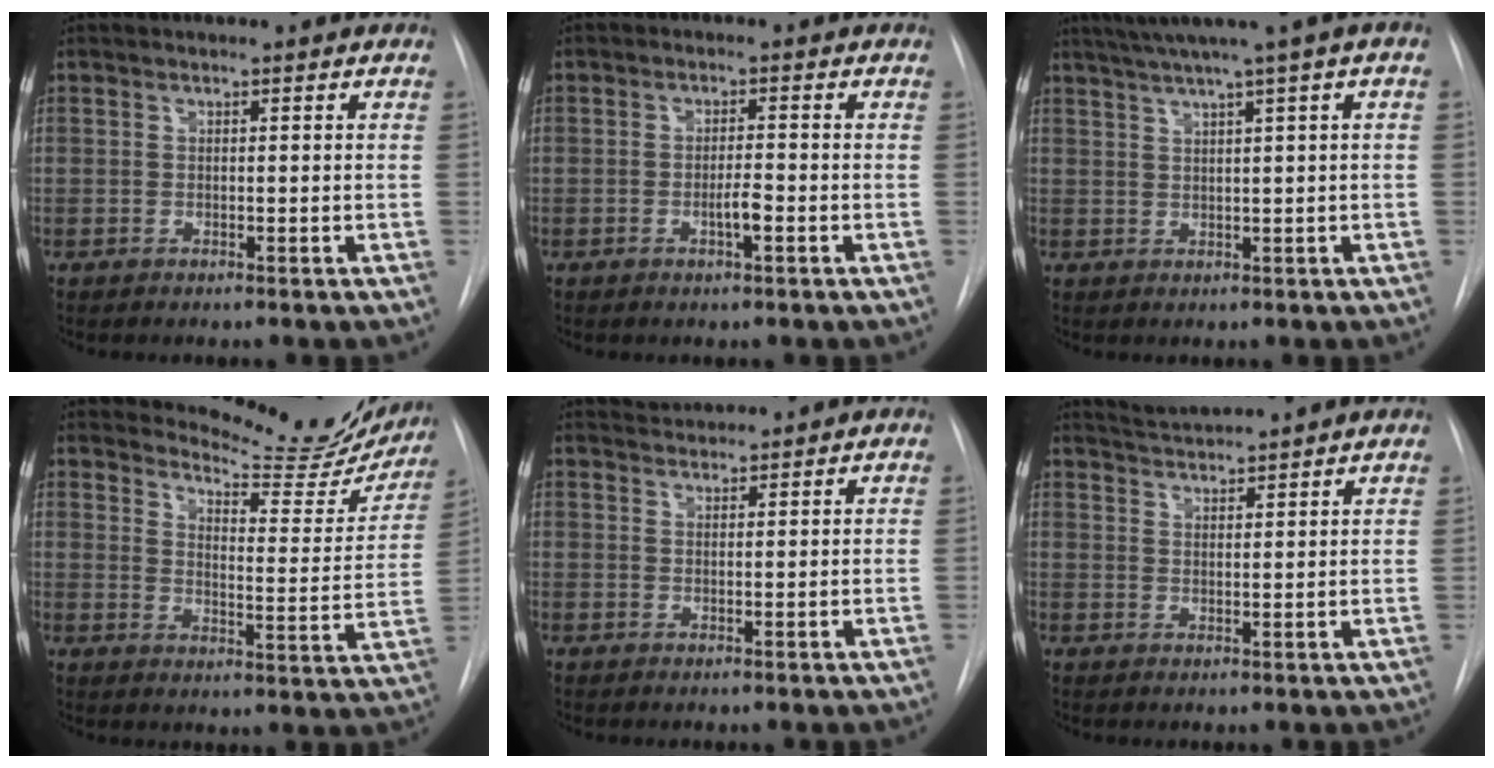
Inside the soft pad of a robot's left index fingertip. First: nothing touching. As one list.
[{"total": 2.4, "force": [-0.9, 0.3, 2.2], "torque": [-0.040, 0.000, -0.016]}, {"total": 7.3, "force": [4.7, -1.0, 5.6], "torque": [-0.082, 0.027, 0.070]}, {"total": 15.8, "force": [15.3, 2.6, 3.2], "torque": [-0.036, -0.075, 0.178]}, {"total": 2.7, "force": [2.7, -0.4, -0.3], "torque": [-0.001, 0.017, 0.055]}, {"total": 6.3, "force": [6.1, -1.0, 1.4], "torque": [-0.032, 0.017, 0.097]}]